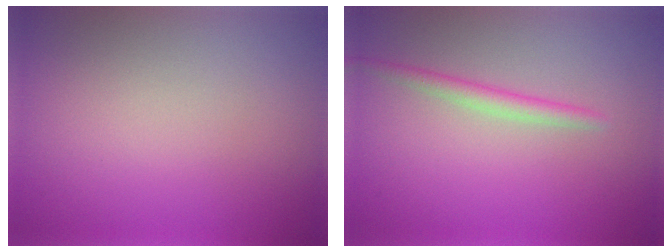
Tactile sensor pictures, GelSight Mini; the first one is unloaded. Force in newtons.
{"total": 1.6, "press": 1.6, "slide": 0.0}